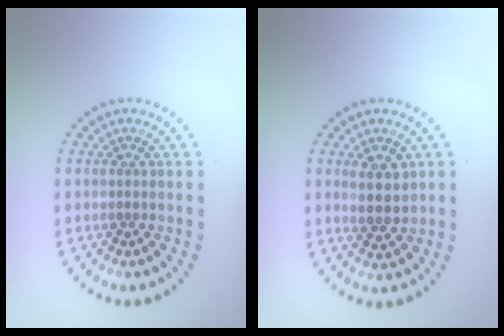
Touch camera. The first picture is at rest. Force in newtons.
{"total": 2.8, "press": 2.7, "slide": 0.9}